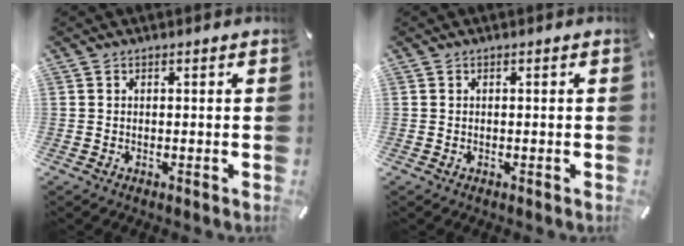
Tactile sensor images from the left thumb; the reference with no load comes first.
{"total": 0.0}